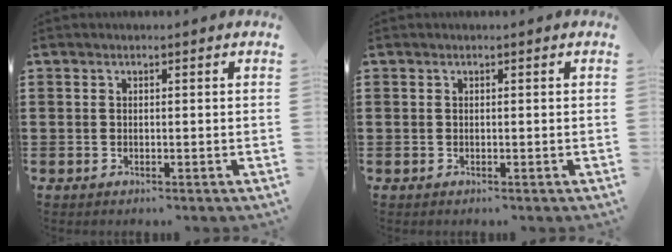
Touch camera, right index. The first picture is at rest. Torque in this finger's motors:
{"motor_torque": [2.14, 0.00, 0.00, 0.01]}